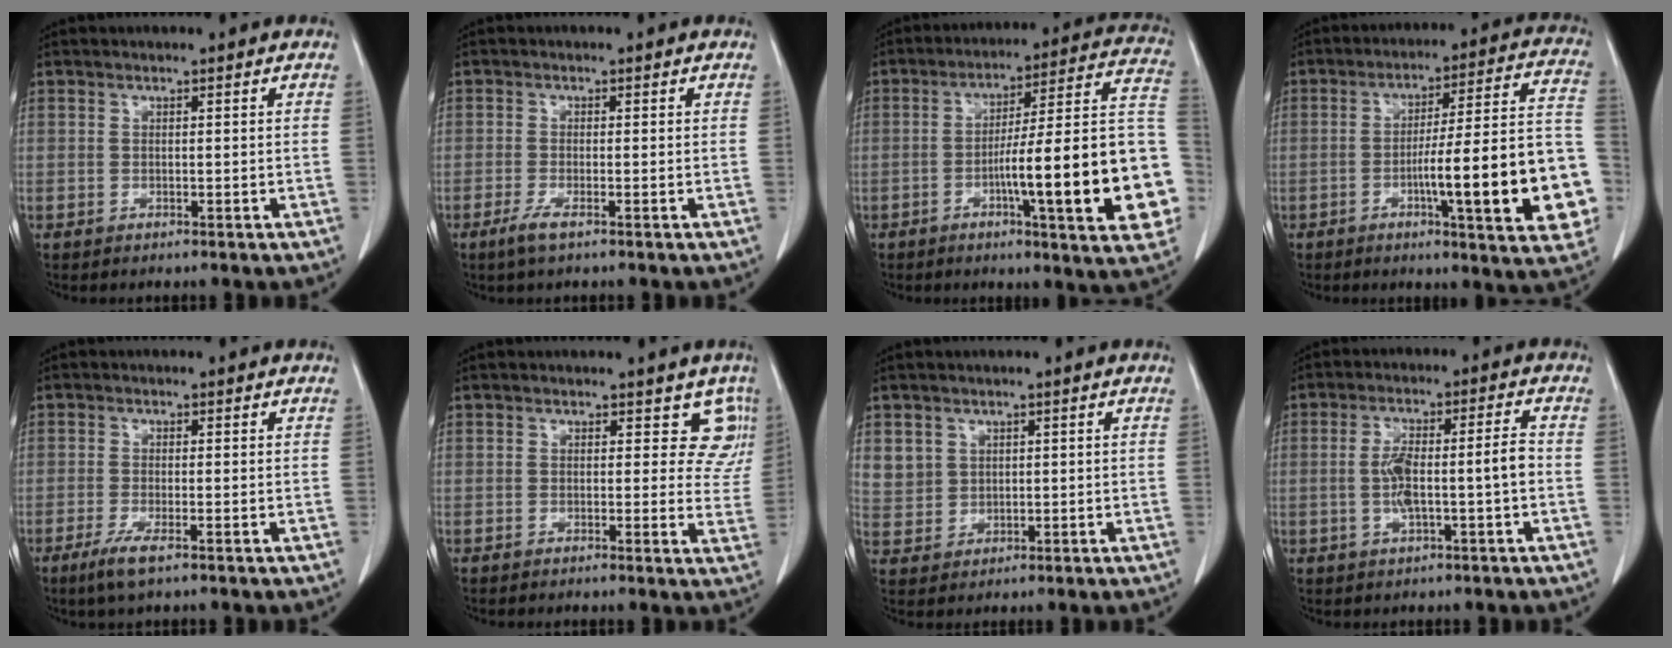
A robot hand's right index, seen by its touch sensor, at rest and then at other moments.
{"total": 2.4, "force": [-1.4, 0.2, 1.9], "torque": [-0.041, -0.006, -0.031]}
{"total": 22.6, "force": [-5.5, 1.9, 21.8], "torque": [-0.216, 0.021, -0.071]}
{"total": 20.4, "force": [-5.3, 2.0, 19.6], "torque": [-0.195, 0.023, -0.064]}
{"total": 3.5, "force": [-2.1, 0.4, 2.8], "torque": [-0.060, -0.010, -0.040]}
{"total": 5.6, "force": [3.6, 3.6, 2.4], "torque": [0.007, -0.010, 0.018]}
{"total": 5.3, "force": [2.2, 4.7, 0.8], "torque": [-0.019, 0.007, 0.055]}
{"total": 7.6, "force": [-1.1, 0.8, 7.5], "torque": [-0.142, 0.018, -0.018]}